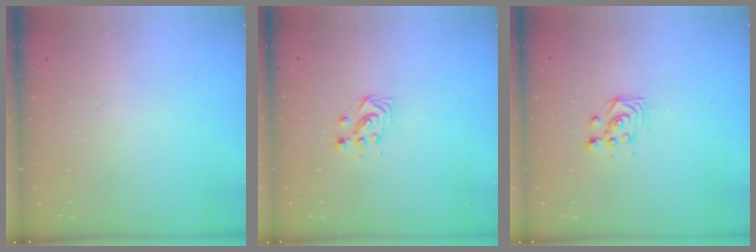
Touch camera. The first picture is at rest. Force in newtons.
{"total": 2.9, "press": 2.9, "slide": 0.3}
{"total": 2.9, "press": 2.9, "slide": 0.4}